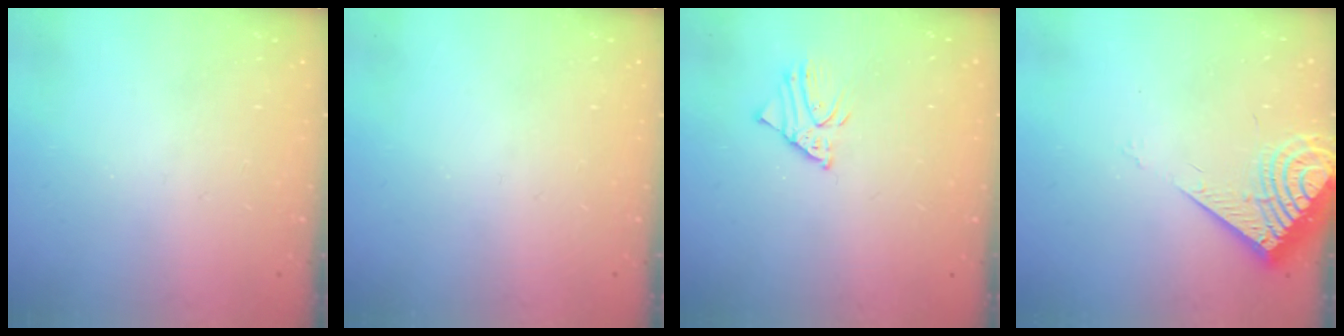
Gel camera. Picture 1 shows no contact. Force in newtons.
{"total": 0.0}
{"total": 2.9, "press": 2.9, "slide": 0.2}
{"total": 8.4, "press": 8.3, "slide": 0.8}